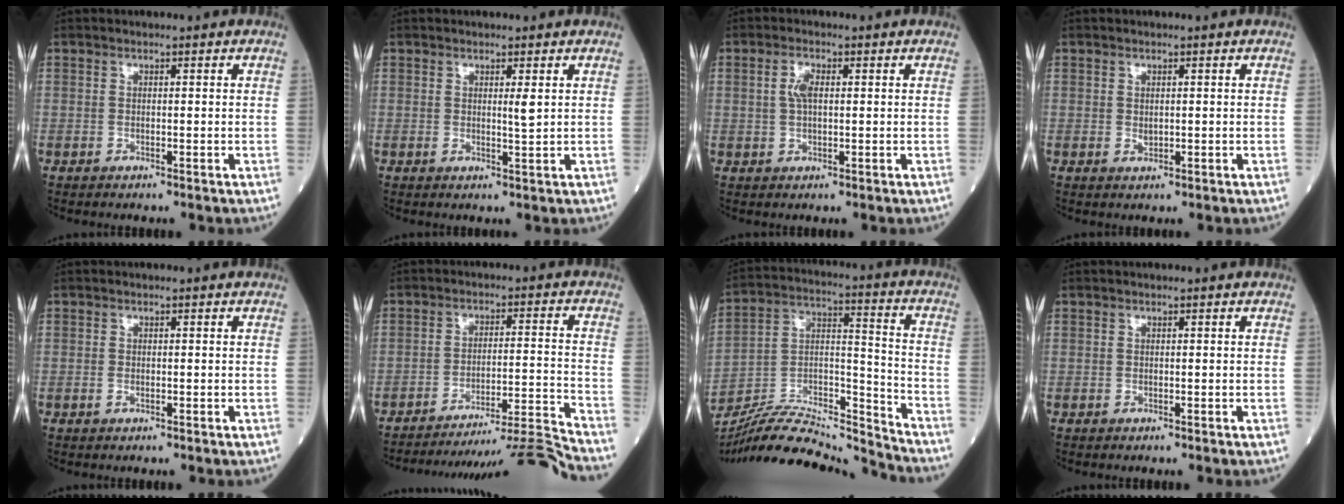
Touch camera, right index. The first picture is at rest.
{"total": 1.5, "force": [0.5, -0.1, 1.4], "torque": [-0.026, -0.004, 0.007]}
{"total": 2.9, "force": [0.5, 1.2, 2.6], "torque": [-0.055, 0.007, 0.011]}
{"total": 0.9, "force": [0.0, 0.6, 0.7], "torque": [-0.011, -0.003, 0.002]}
{"total": 0.5, "force": [-0.2, 0.3, 0.4], "torque": [-0.008, 0.000, -0.003]}
{"total": 15.5, "force": [-14.6, -4.3, 2.7], "torque": [-0.013, 0.003, -0.219]}
{"total": 19.2, "force": [-18.6, 1.4, 4.7], "torque": [-0.091, 0.033, -0.315]}
{"total": 0.0}